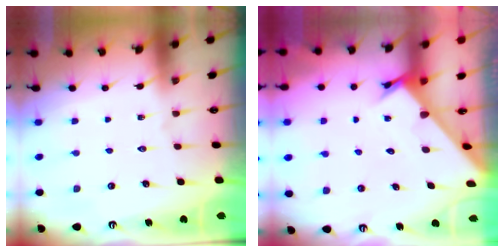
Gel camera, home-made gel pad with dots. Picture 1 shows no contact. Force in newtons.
{"total": 2.3, "press": 2.3, "slide": 0.0}